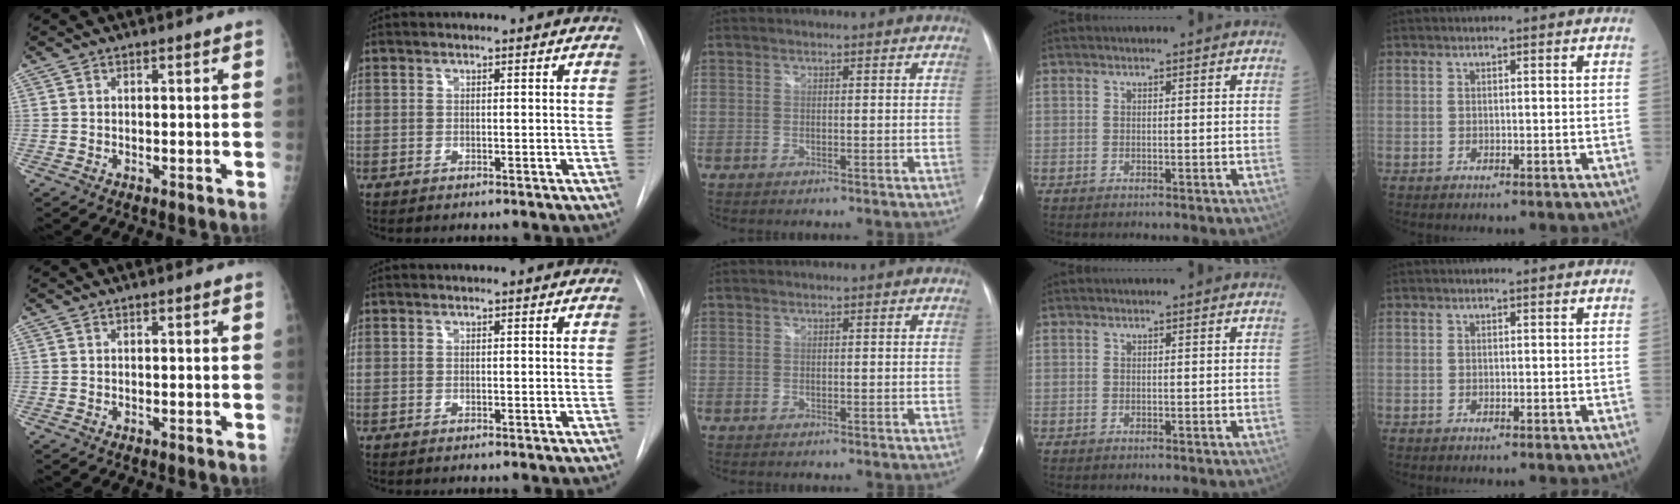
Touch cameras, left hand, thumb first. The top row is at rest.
{}